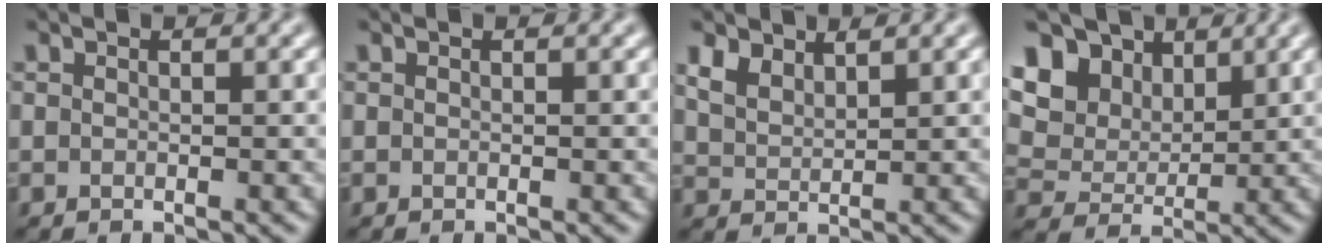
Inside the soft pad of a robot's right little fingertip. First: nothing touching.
{"total": 0.0}
{"total": 2.9, "force": [2.2, 1.4, 1.3], "torque": [-0.034, 0.001, 0.047]}
{"total": 12.5, "force": [6.5, 8.6, 6.2], "torque": [-0.140, 0.025, 0.118]}